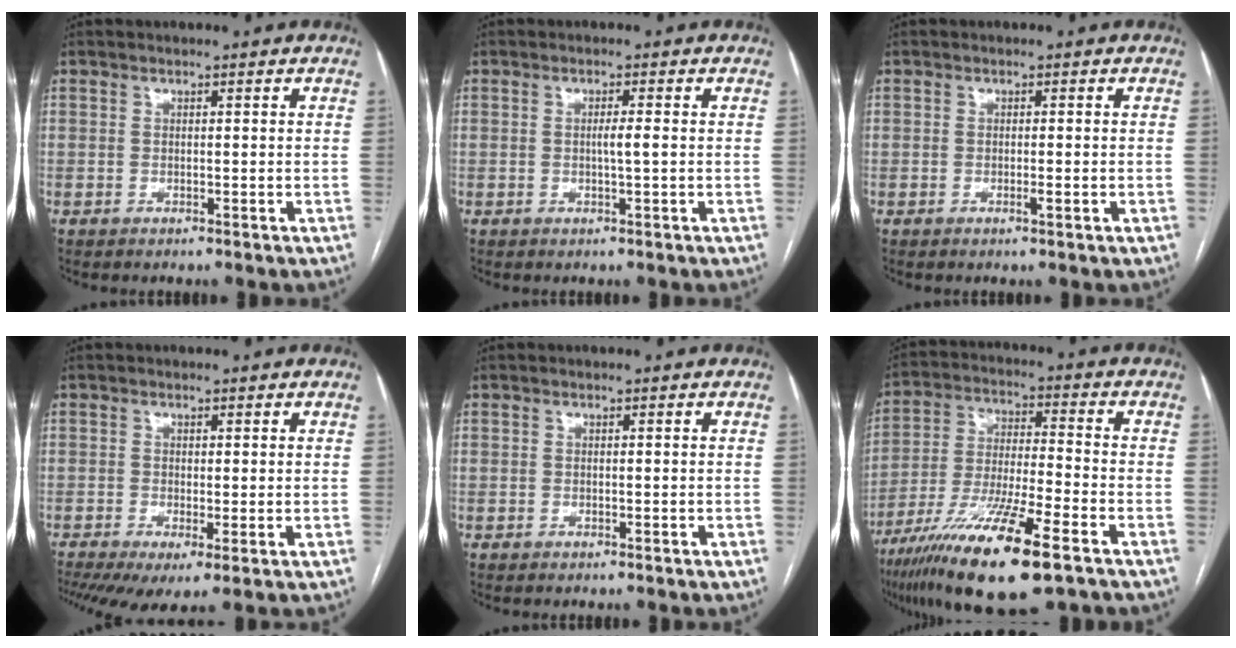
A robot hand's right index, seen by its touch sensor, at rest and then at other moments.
{"total": 1.8, "force": [-0.1, -0.2, 1.8], "torque": [-0.032, 0.000, -0.002]}
{"total": 1.4, "force": [-0.5, 0.1, 1.4], "torque": [-0.024, -0.002, -0.006]}
{"total": 6.7, "force": [-2.7, 2.4, 5.6], "torque": [-0.101, -0.016, -0.046]}
{"total": 0.0}
{"total": 17.7, "force": [-10.4, 1.6, 14.2], "torque": [-0.271, -0.043, -0.185]}